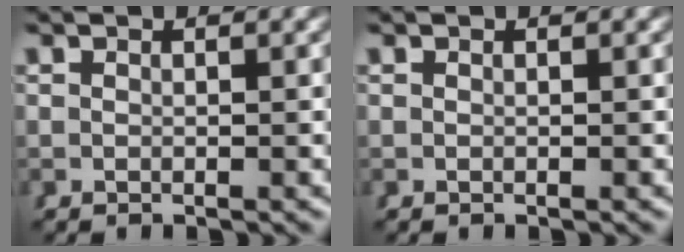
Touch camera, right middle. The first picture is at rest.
{"total": 0.0}